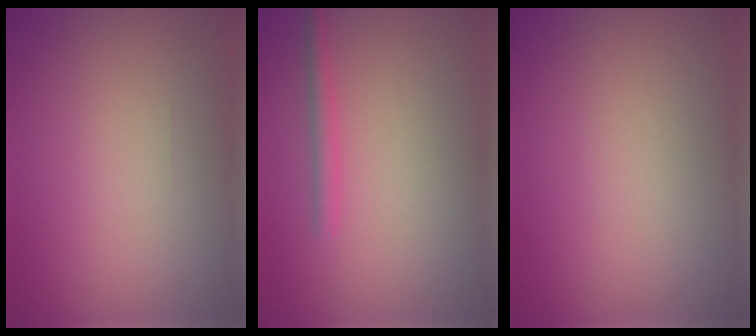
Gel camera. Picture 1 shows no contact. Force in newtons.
{"total": 1.3, "press": 1.3, "slide": 0.1}
{"total": 0.0}